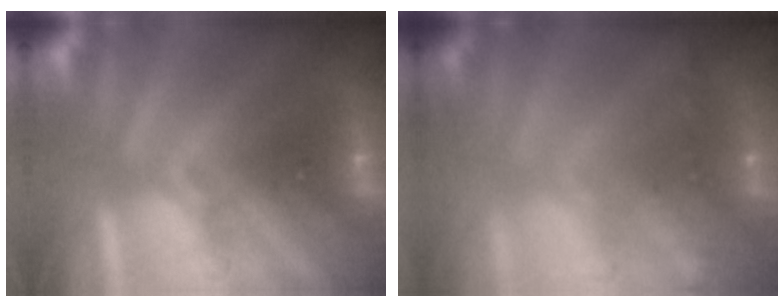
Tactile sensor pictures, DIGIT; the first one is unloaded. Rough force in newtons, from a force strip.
{"total": 7.1}